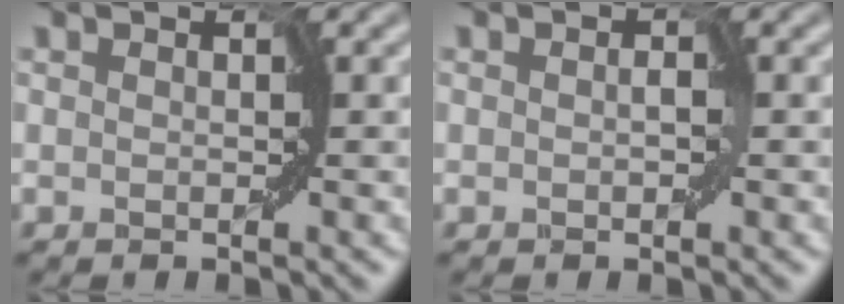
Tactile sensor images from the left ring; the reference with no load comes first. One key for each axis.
{"total": 1.0, "fx": 0.1, "fy": 0.6, "fz": 0.7, "tx": -0.008, "ty": 0.004, "tz": -0.009}